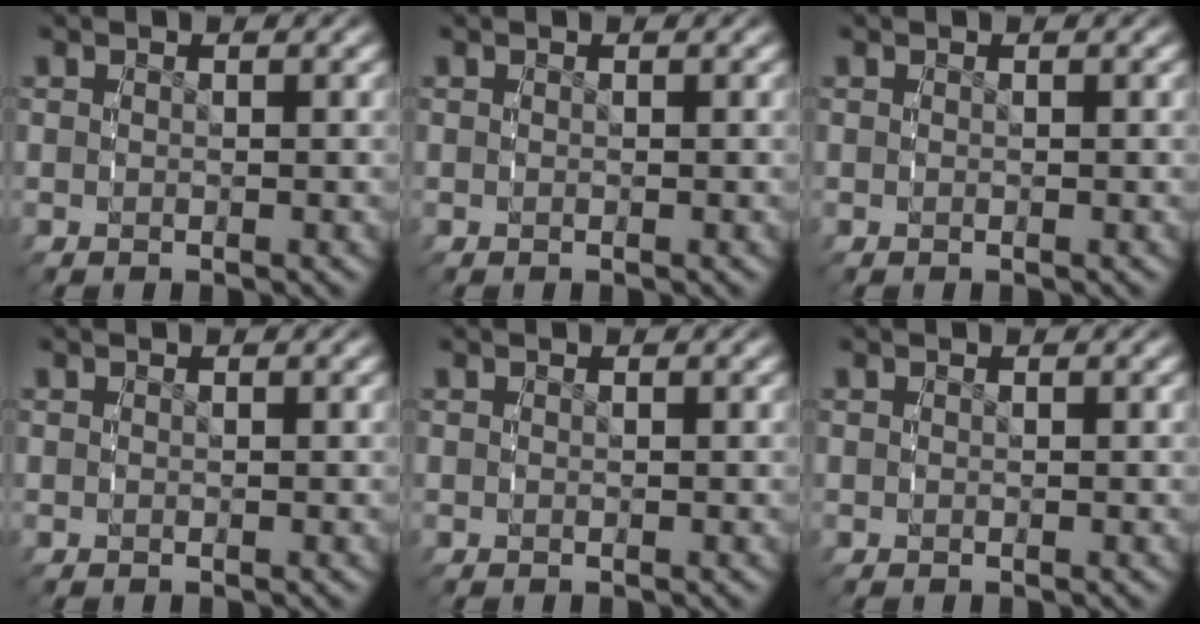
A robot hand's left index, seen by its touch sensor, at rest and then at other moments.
{"total": 0.0}
{"total": 0.0}
{"total": 0.0}
{"total": 0.0}
{"total": 0.0}